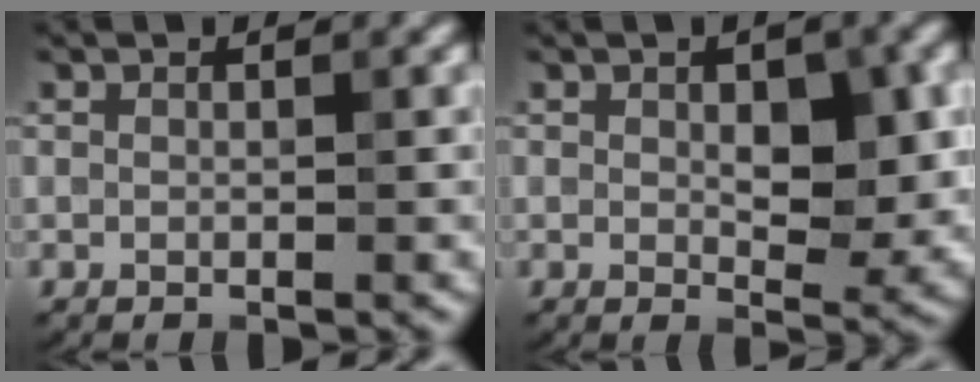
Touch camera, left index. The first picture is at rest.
{"total": 5.2, "force": [0.7, 2.5, 4.5], "torque": [-0.060, -0.005, 0.015]}